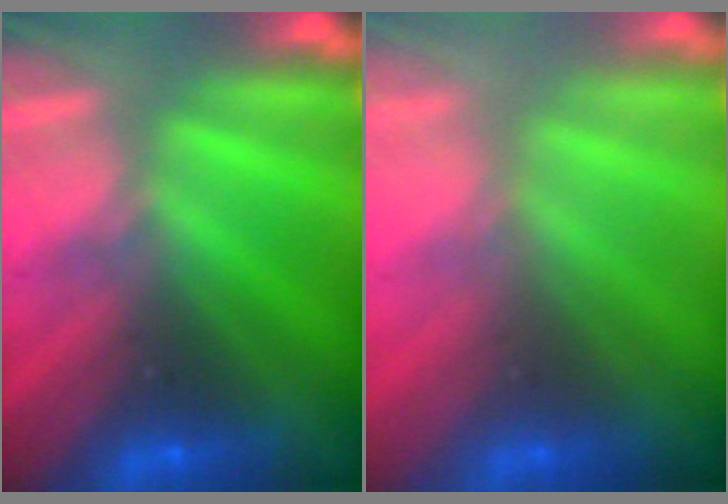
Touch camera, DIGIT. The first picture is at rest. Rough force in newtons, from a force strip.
{"total": 2.8}